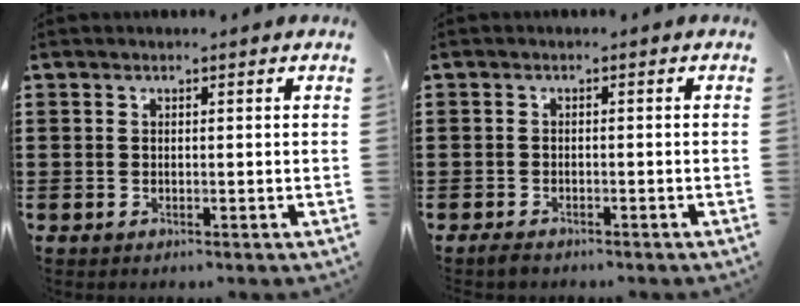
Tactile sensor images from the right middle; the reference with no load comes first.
{"total": 1.1, "force": [-1.0, 0.5, 0.2], "torque": [-0.007, 0.000, -0.021]}